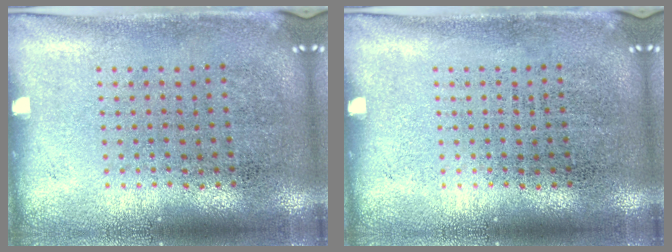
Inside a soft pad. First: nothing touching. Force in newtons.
{"total": 0.0}